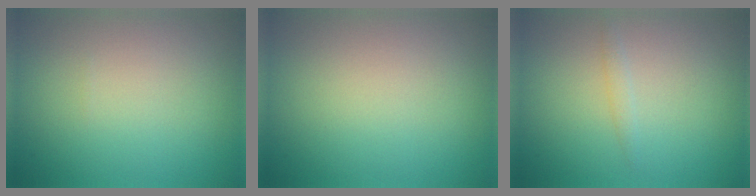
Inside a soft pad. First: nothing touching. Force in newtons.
{"total": 0.0}
{"total": 0.8, "press": 0.8, "slide": 0.1}